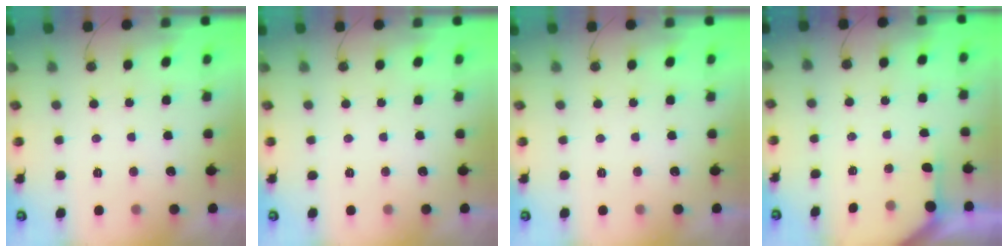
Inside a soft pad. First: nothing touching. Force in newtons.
{"total": 0.0}
{"total": 0.0}
{"total": 1.7, "press": 1.7, "slide": 0.2}